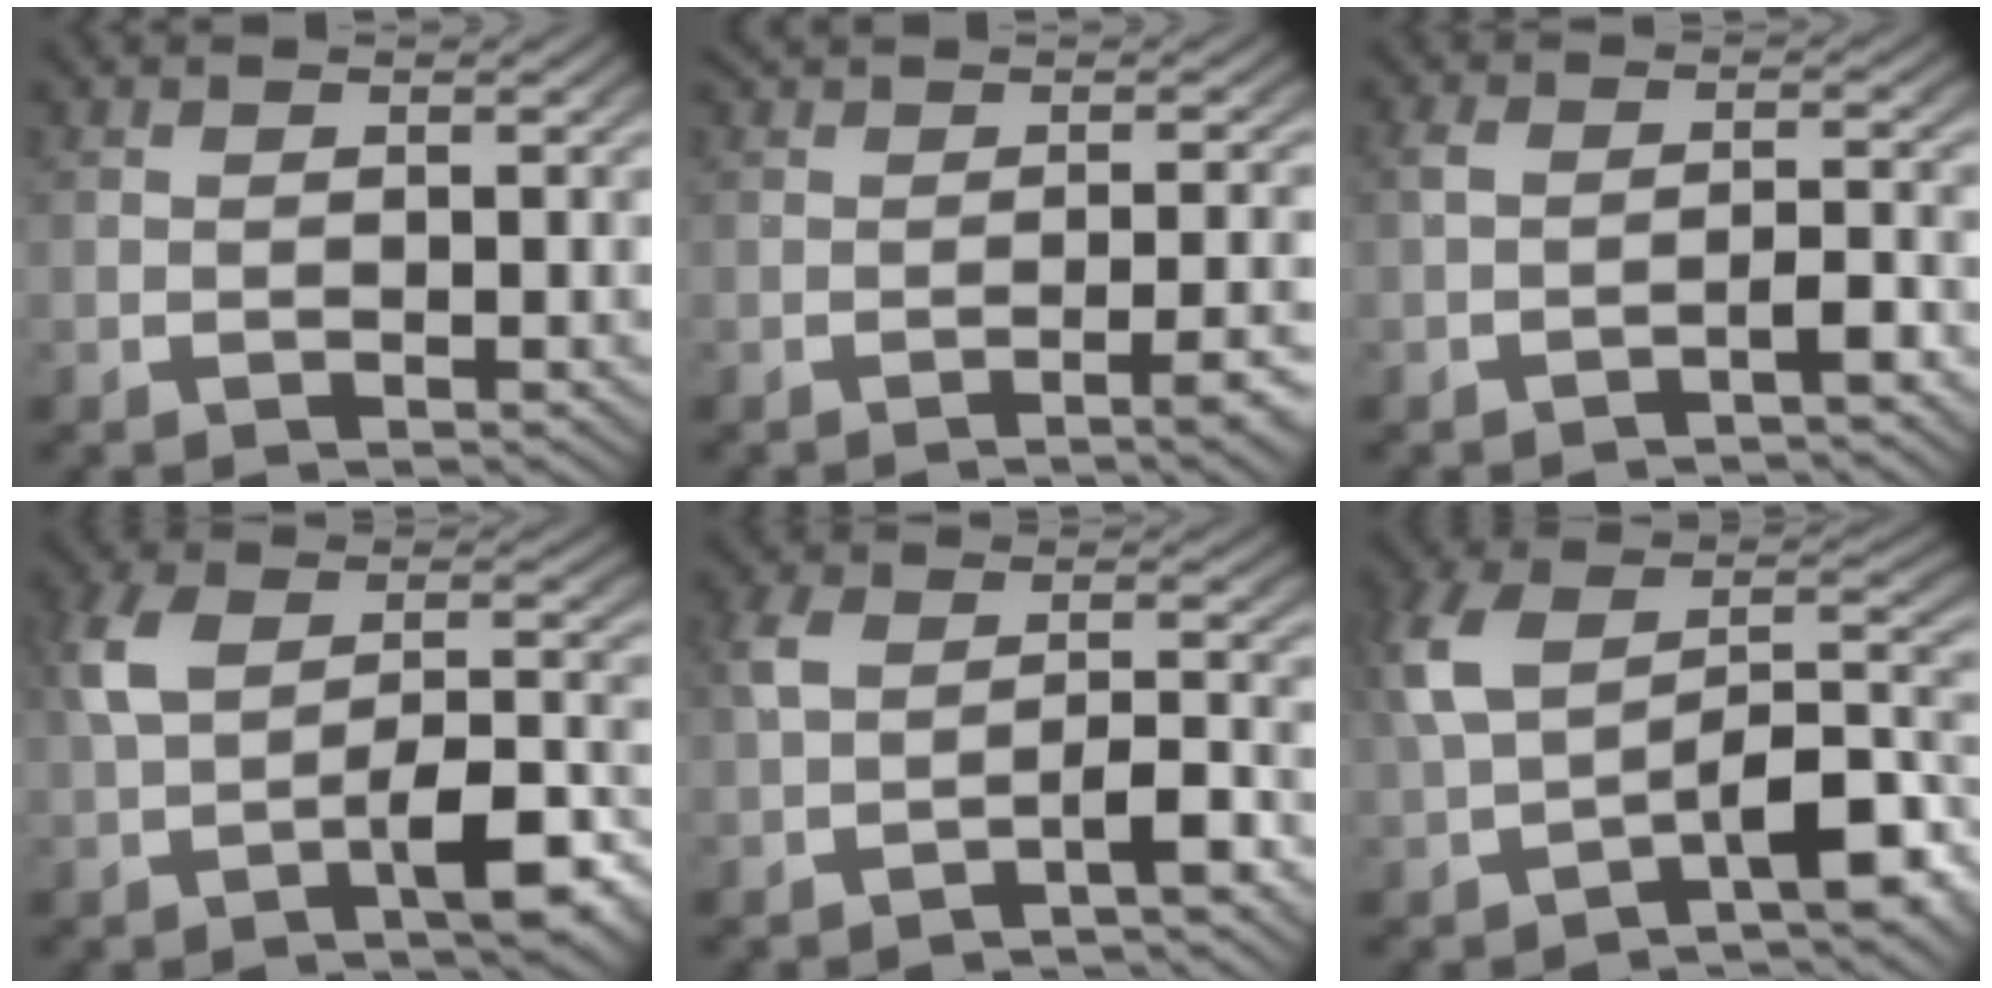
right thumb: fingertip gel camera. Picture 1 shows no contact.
{"total": 3.6, "force": [-1.0, 0.6, 3.4], "torque": [-0.047, 0.010, -0.018]}
{"total": 2.0, "force": [-1.3, 0.6, 1.4], "torque": [-0.027, -0.003, -0.015]}
{"total": 6.6, "force": [-1.2, 3.4, 5.6], "torque": [-0.103, -0.008, -0.009]}
{"total": 3.5, "force": [-1.7, 1.6, 2.6], "torque": [-0.056, -0.005, -0.021]}
{"total": 9.7, "force": [-1.5, 5.4, 7.8], "torque": [-0.146, -0.016, -0.003]}